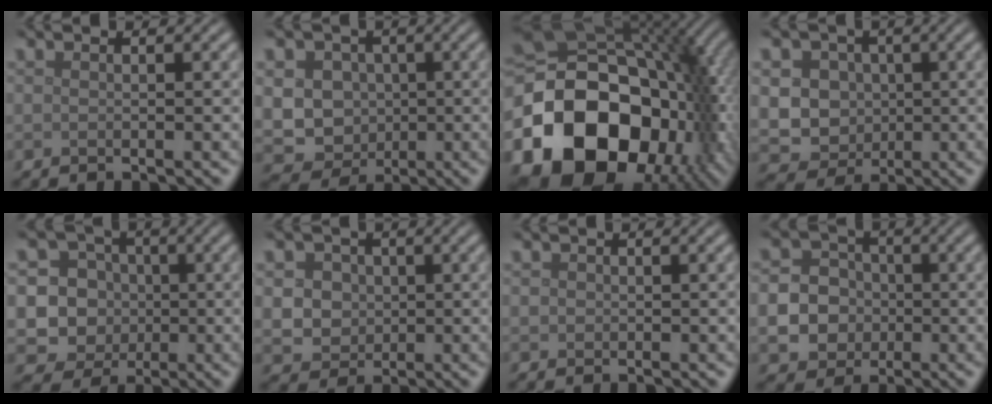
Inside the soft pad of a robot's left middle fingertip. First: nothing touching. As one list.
[{"total": 9.8, "force": [0.4, 9.0, 3.8], "torque": [-0.068, 0.015, -0.016]}, {"total": 19.7, "force": [-5.3, 14.6, 12.1], "torque": [-0.242, -0.031, -0.083]}, {"total": 9.2, "force": [0.9, 8.4, 3.6], "torque": [-0.065, 0.024, -0.002]}, {"total": 9.1, "force": [-0.7, 8.8, 2.4], "torque": [-0.051, 0.016, -0.039]}, {"total": 4.7, "force": [0.8, 4.2, 2.0], "torque": [-0.036, 0.013, 0.011]}, {"total": 0.6, "force": [0.0, 0.6, 0.1], "torque": [0.003, -0.002, -0.002]}, {"total": 8.8, "force": [-2.0, 8.2, 2.7], "torque": [-0.063, -0.014, -0.055]}]